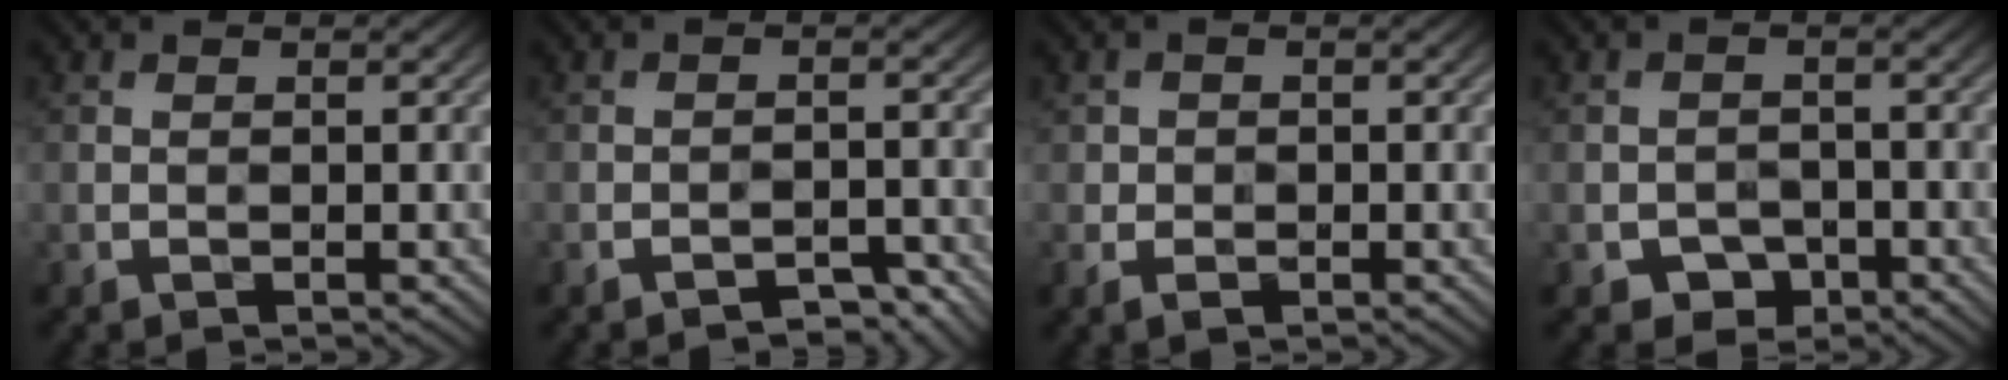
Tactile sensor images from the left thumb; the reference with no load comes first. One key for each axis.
{"total": 3.3, "fx": -3.1, "fy": 0.8, "fz": 1.1, "tx": -0.015, "ty": 0.002, "tz": -0.041}
{"total": 2.4, "fx": -1.2, "fy": 1.9, "fz": 0.8, "tx": -0.012, "ty": -0.007, "tz": -0.022}
{"total": 2.7, "fx": -1.7, "fy": 2.0, "fz": 0.5, "tx": -0.009, "ty": -0.001, "tz": -0.026}